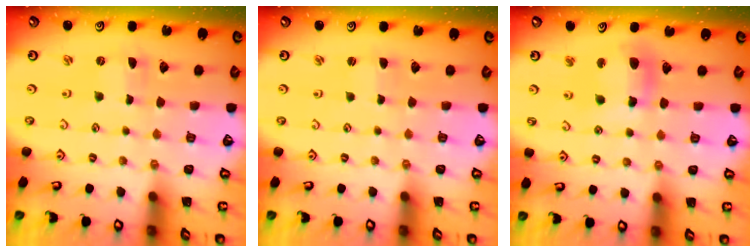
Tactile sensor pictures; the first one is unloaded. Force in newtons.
{"total": 1.7, "press": 1.7, "slide": 0.2}
{"total": 11.5, "press": 11.4, "slide": 1.5}